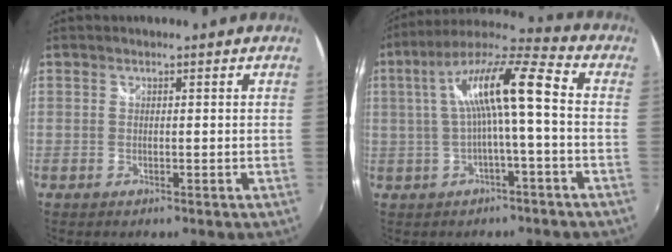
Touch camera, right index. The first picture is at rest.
{"total": 12.6, "force": [0.0, 1.4, 12.6], "torque": [-0.237, 0.024, 0.002]}